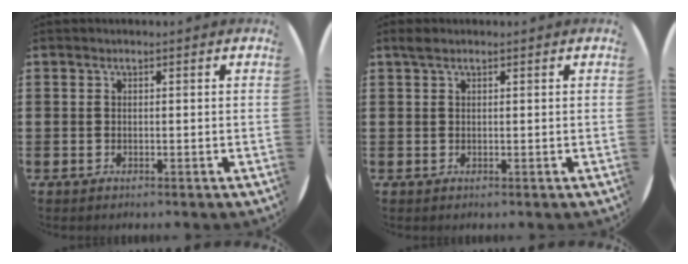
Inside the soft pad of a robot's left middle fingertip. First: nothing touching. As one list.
[{"total": 0.9, "force": [0.7, 0.3, 0.5], "torque": [-0.002, 0.001, 0.010]}]